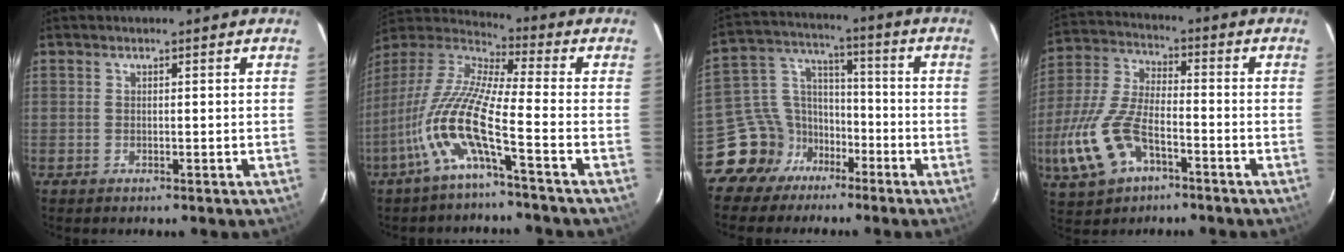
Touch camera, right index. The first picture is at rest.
{"total": 13.6, "force": [-5.9, 0.9, 12.2], "torque": [-0.234, -0.011, -0.122]}
{"total": 10.9, "force": [-7.0, 8.2, 1.9], "torque": [-0.054, 0.055, -0.125]}
{"total": 15.6, "force": [-6.5, 7.8, 11.8], "torque": [-0.274, -0.006, -0.122]}